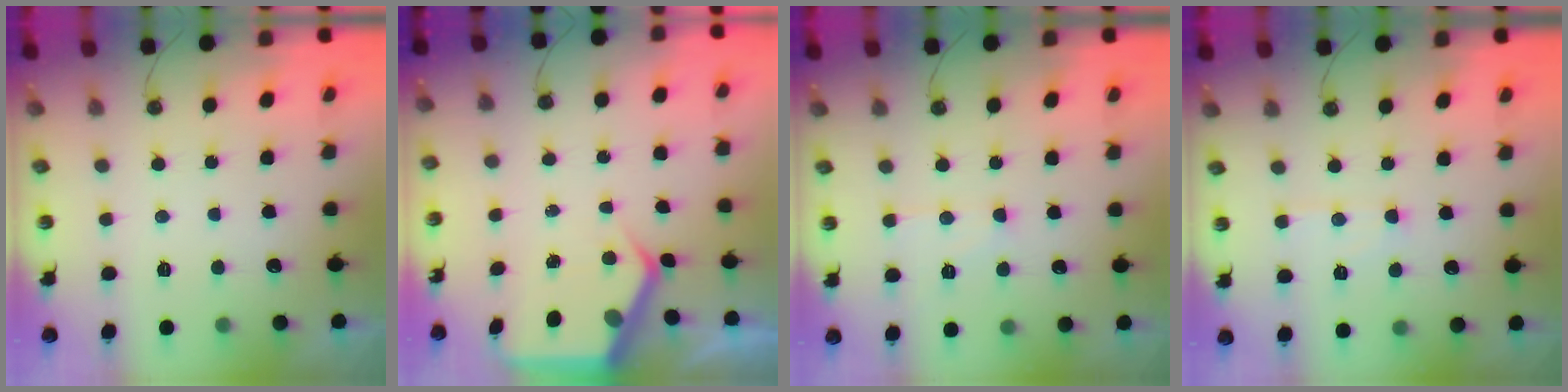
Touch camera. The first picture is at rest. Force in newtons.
{"total": 5.6, "press": 5.5, "slide": 0.5}
{"total": 7.9, "press": 7.9, "slide": 0.7}
{"total": 6.9, "press": 6.9, "slide": 0.2}